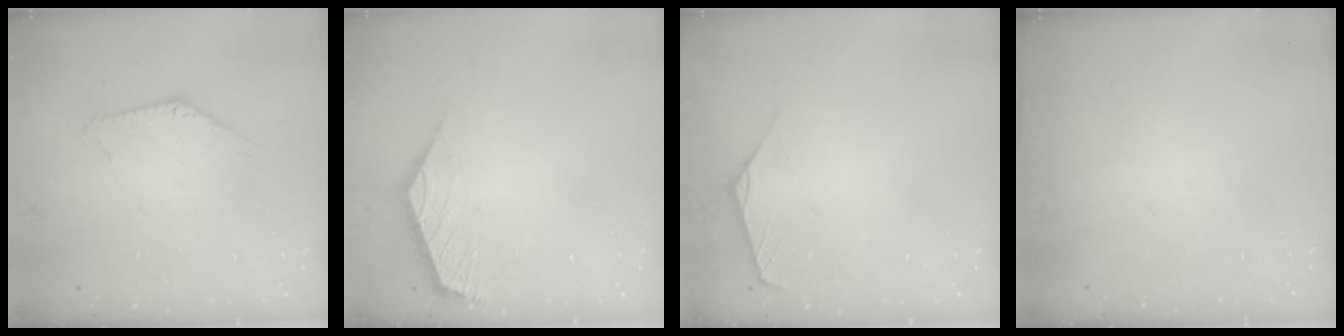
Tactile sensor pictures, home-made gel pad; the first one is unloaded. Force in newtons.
{"total": 2.6, "press": 2.5, "slide": 0.6}
{"total": 1.0, "press": 0.9, "slide": 0.3}
{"total": 0.0}